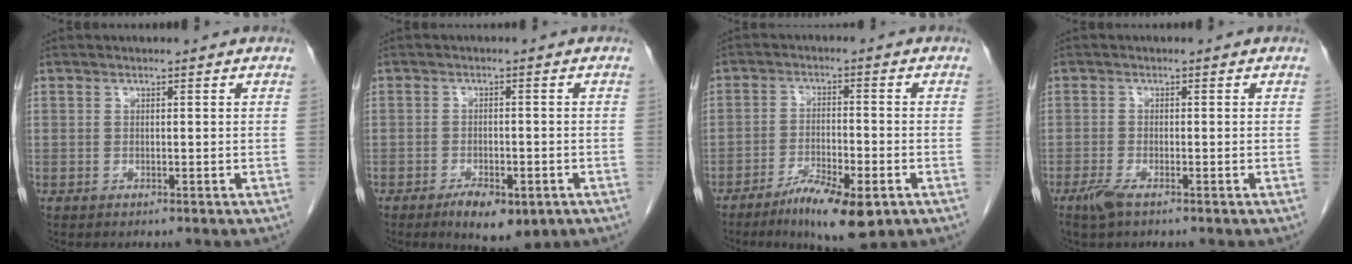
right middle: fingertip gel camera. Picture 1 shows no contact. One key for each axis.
{"total": 6.5, "fx": -3.9, "fy": 2.6, "fz": 4.6, "tx": -0.065, "ty": -0.006, "tz": -0.051}
{"total": 9.3, "fx": -5.5, "fy": 2.0, "fz": 7.3, "tx": -0.124, "ty": -0.014, "tz": -0.085}
{"total": 2.6, "fx": -1.7, "fy": 0.5, "fz": 1.9, "tx": -0.045, "ty": -0.006, "tz": -0.034}